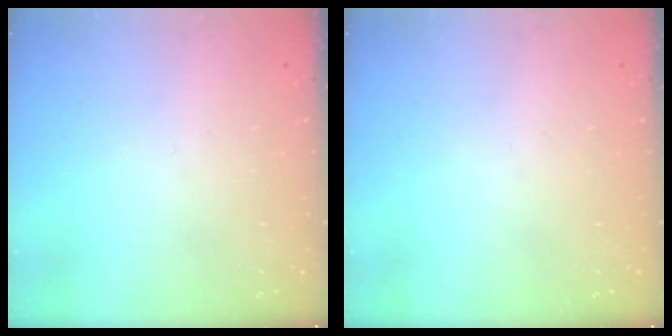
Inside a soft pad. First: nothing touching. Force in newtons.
{"total": 0.0}